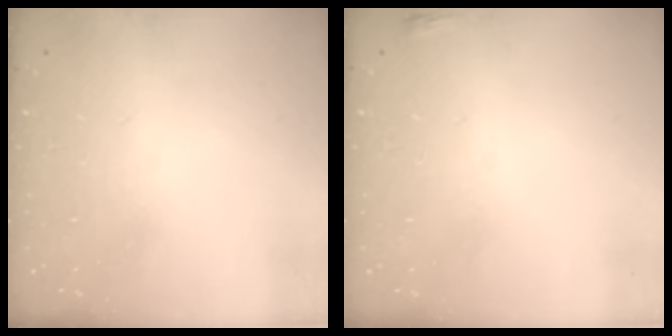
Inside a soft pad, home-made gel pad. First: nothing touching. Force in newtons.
{"total": 2.0, "press": 2.0, "slide": 0.5}